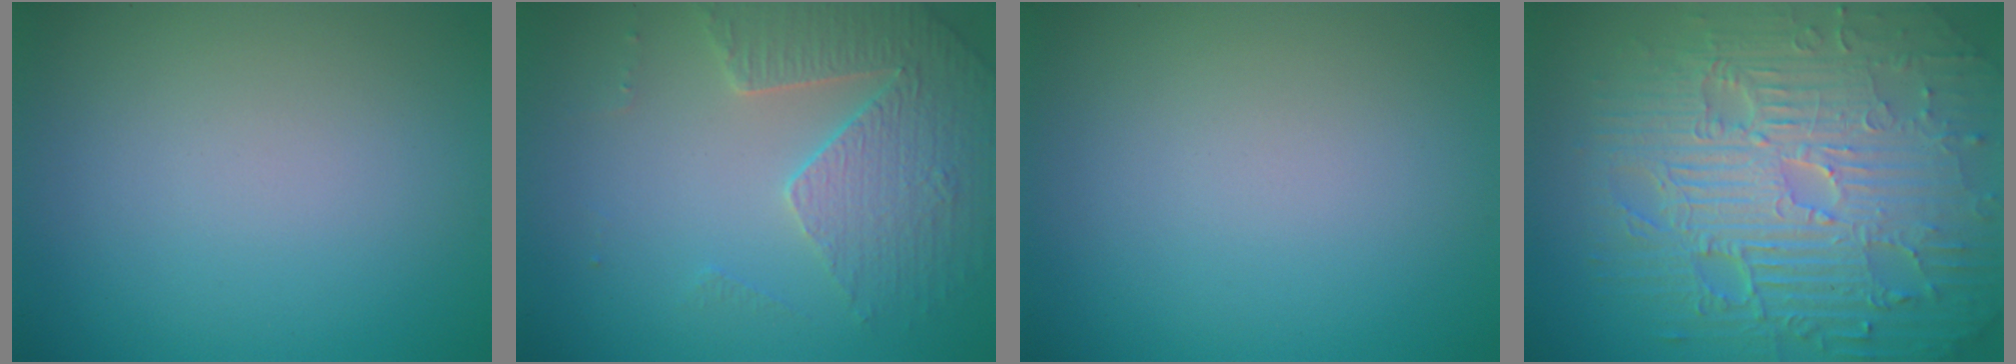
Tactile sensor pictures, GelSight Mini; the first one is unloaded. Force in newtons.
{"total": 3.7, "press": 3.6, "slide": 0.8}
{"total": 0.0}
{"total": 11.4, "press": 7.4, "slide": 8.7}